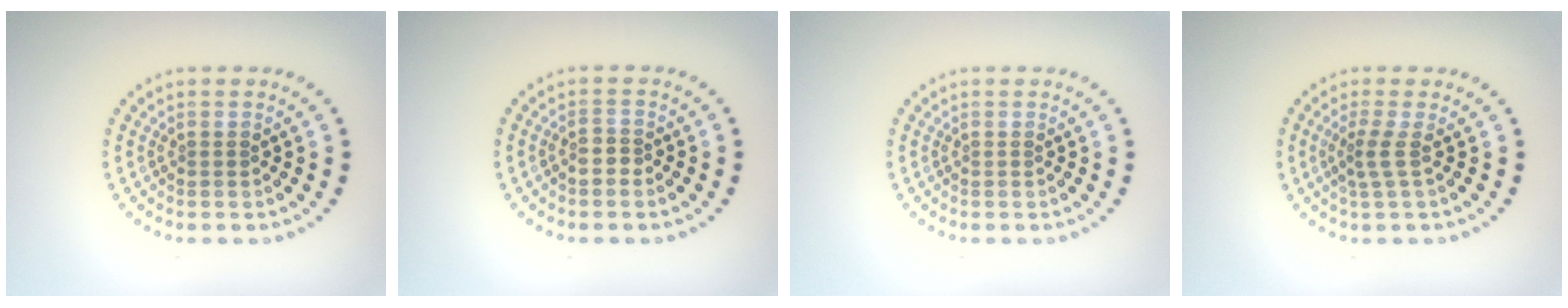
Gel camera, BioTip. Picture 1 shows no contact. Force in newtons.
{"total": 1.4, "press": 1.2, "slide": 0.8}
{"total": 0.0}
{"total": 1.8, "press": 1.2, "slide": 1.3}